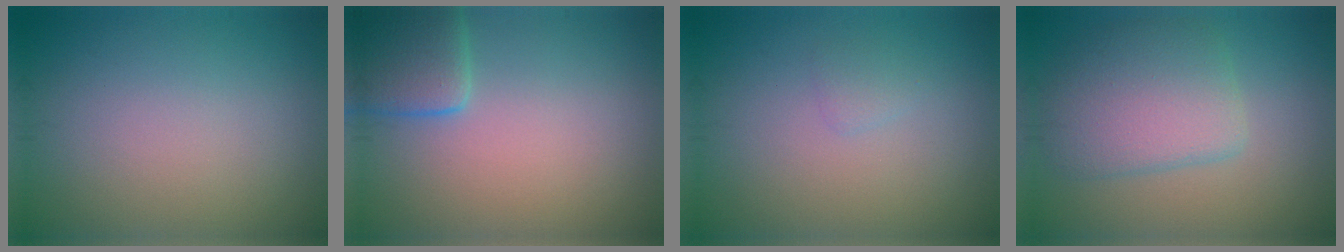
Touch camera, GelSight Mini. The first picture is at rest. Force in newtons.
{"total": 3.4, "press": 3.4, "slide": 0.3}
{"total": 0.8, "press": 0.8, "slide": 0.0}
{"total": 5.2, "press": 5.2, "slide": 0.1}